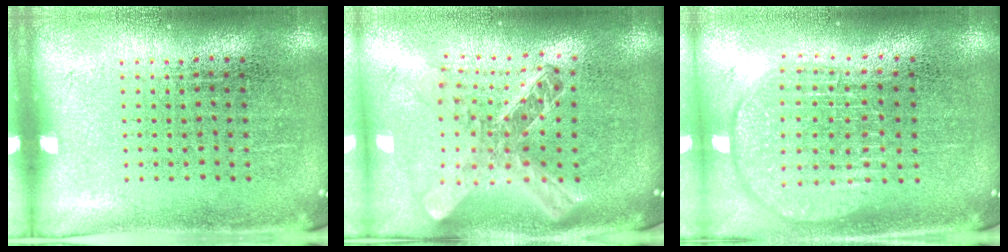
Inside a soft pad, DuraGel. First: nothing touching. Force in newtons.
{"total": 2.5, "press": 2.0, "slide": 1.6}
{"total": 1.9, "press": 1.5, "slide": 1.1}